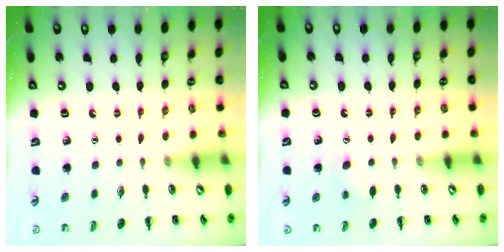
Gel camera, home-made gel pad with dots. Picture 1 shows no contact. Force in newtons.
{"total": 3.0, "press": 2.9, "slide": 0.8}